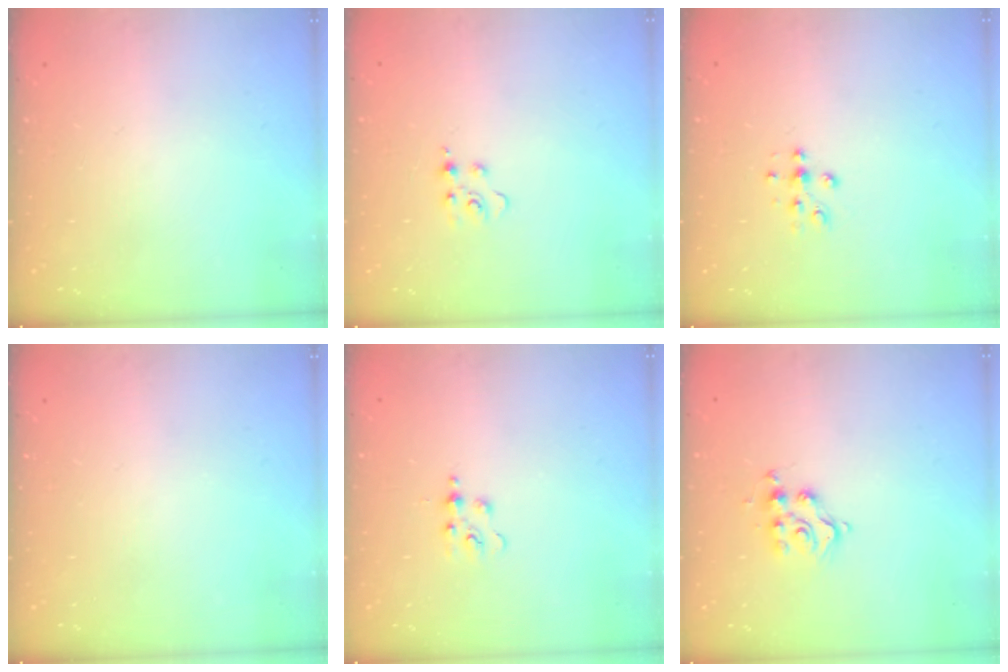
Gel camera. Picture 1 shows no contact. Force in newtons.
{"total": 4.3, "press": 4.3, "slide": 0.5}
{"total": 6.2, "press": 5.9, "slide": 1.9}
{"total": 0.0}
{"total": 3.0, "press": 3.0, "slide": 0.3}
{"total": 8.1, "press": 8.0, "slide": 0.6}